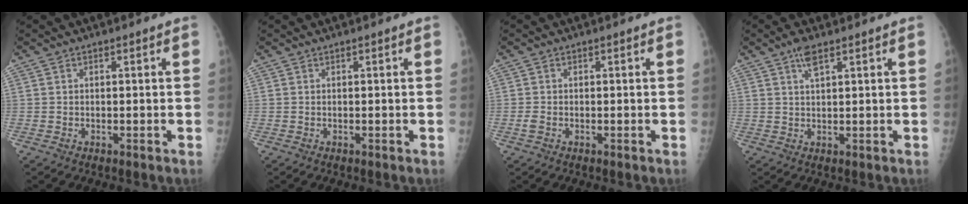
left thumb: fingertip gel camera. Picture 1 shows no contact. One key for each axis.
{"total": 0.0}
{"total": 1.5, "fx": -0.5, "fy": 1.0, "fz": 0.9, "tx": -0.022, "ty": -0.001, "tz": -0.010}
{"total": 3.1, "fx": 1.9, "fy": 1.0, "fz": 2.3, "tx": -0.045, "ty": -0.002, "tz": 0.037}